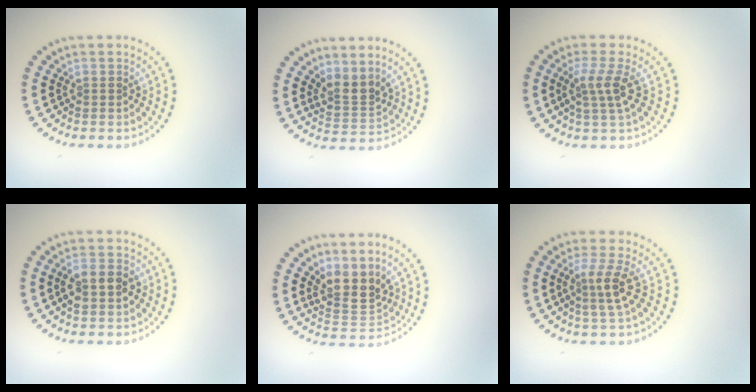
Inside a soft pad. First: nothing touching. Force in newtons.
{"total": 2.6, "press": 1.9, "slide": 1.8}
{"total": 2.7, "press": 2.0, "slide": 1.8}
{"total": 3.0, "press": 2.9, "slide": 0.4}
{"total": 3.6, "press": 3.1, "slide": 1.9}
{"total": 2.8, "press": 2.4, "slide": 1.5}